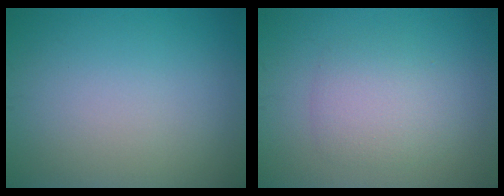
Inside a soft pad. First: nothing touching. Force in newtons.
{"total": 2.9, "press": 2.9, "slide": 0.2}